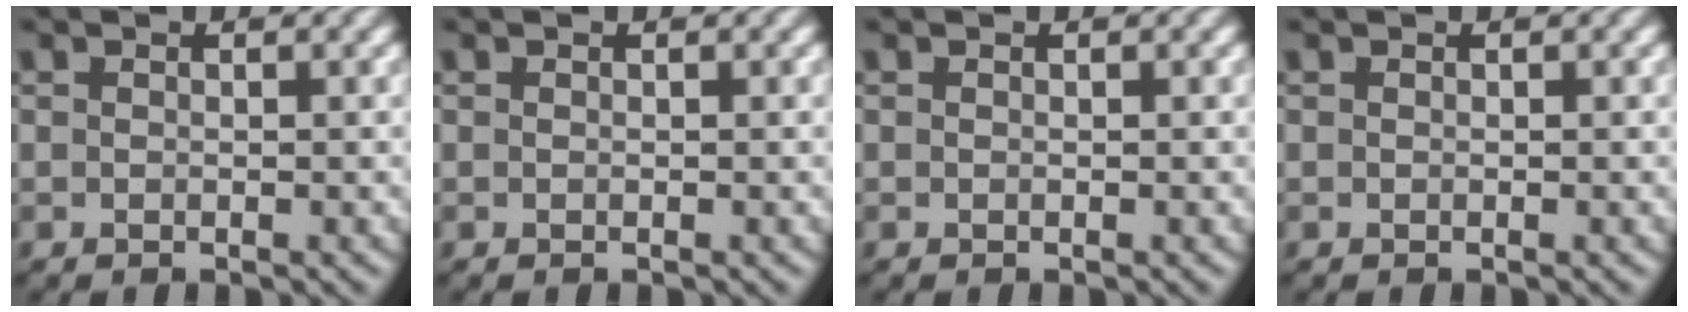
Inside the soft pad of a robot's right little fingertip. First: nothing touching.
{"total": 0.0}
{"total": 0.0}
{"total": 0.0}